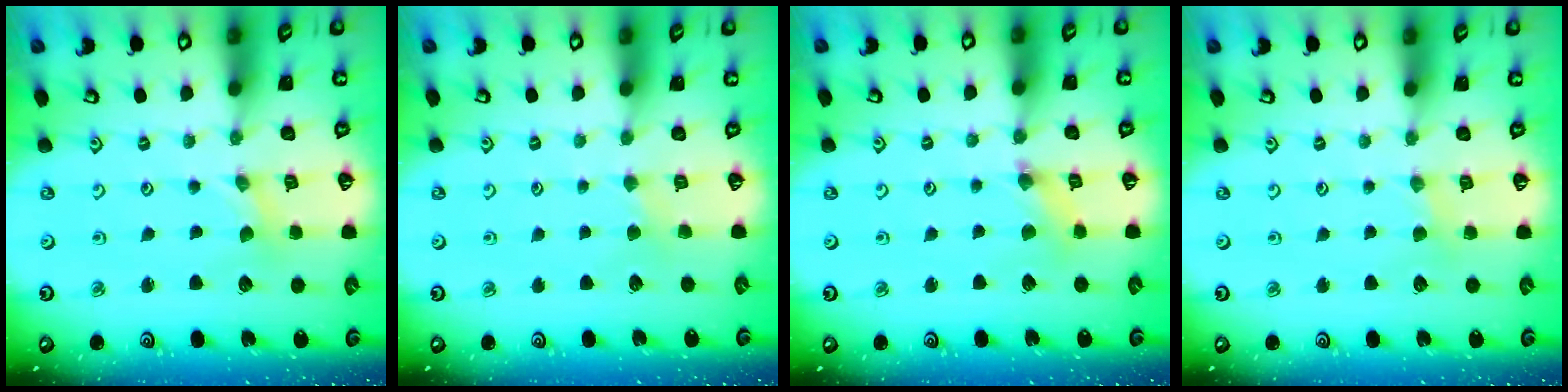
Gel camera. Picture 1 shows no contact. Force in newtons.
{"total": 2.2, "press": 2.2, "slide": 0.3}
{"total": 2.0, "press": 2.0, "slide": 0.2}
{"total": 1.9, "press": 1.8, "slide": 0.4}